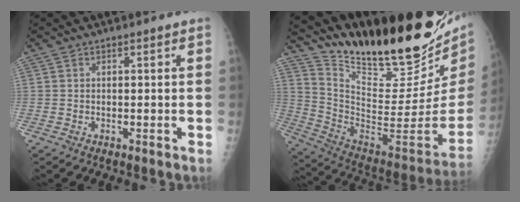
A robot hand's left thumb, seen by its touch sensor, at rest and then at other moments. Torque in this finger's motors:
{"motor_torque": [0.77, -0.50, 1.36, -1.41, 0.05]}